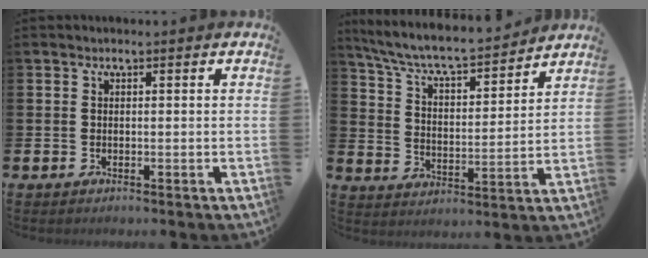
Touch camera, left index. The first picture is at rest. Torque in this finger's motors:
{"motor_torque": [0.02, -0.48, 0.74, 0.21]}